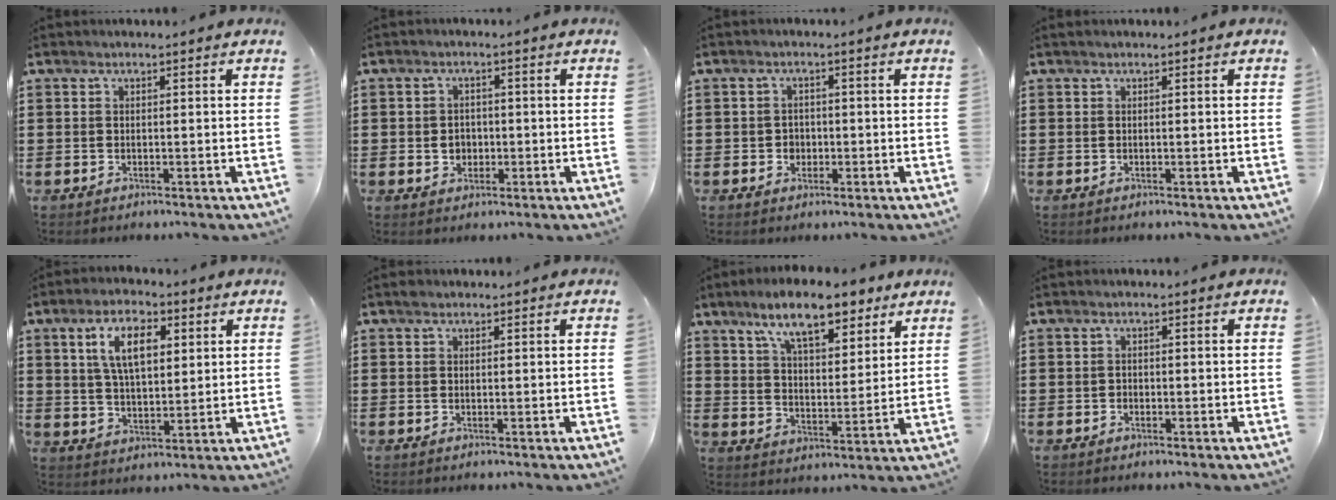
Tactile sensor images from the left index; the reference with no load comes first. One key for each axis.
{"total": 2.6, "fx": -0.4, "fy": 2.2, "fz": 1.2, "tx": -0.030, "ty": 0.005, "tz": -0.010}
{"total": 1.8, "fx": -0.4, "fy": 1.7, "fz": 0.4, "tx": -0.015, "ty": 0.004, "tz": -0.012}
{"total": 0.0}
{"total": 8.7, "fx": 3.7, "fy": 3.9, "fz": 6.8, "tx": -0.130, "ty": 0.009, "tz": 0.060}
{"total": 0.5, "fx": 0.4, "fy": 0.3, "fz": 0.1, "tx": -0.003, "ty": 0.002, "tz": 0.008}
{"total": 10.9, "fx": 8.3, "fy": 3.1, "fz": 6.4, "tx": -0.137, "ty": -0.011, "tz": 0.150}
{"total": 0.7, "fx": -0.5, "fy": 0.5, "fz": 0.1, "tx": -0.005, "ty": 0.001, "tz": -0.012}